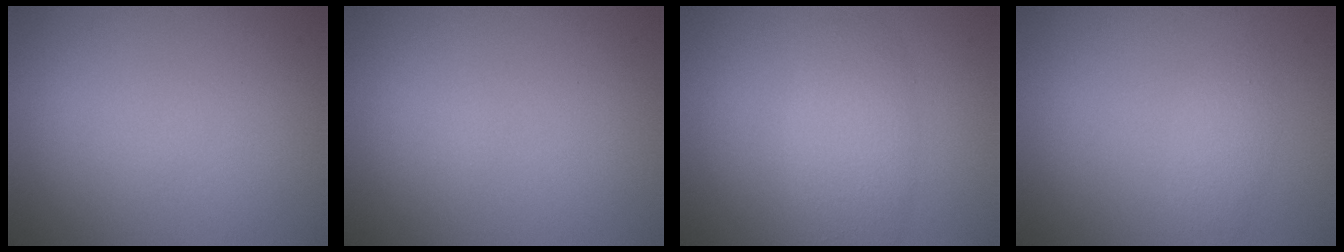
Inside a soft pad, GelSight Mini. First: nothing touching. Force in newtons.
{"total": 0.0}
{"total": 4.0, "press": 4.0, "slide": 0.1}
{"total": 1.6, "press": 1.6, "slide": 0.1}